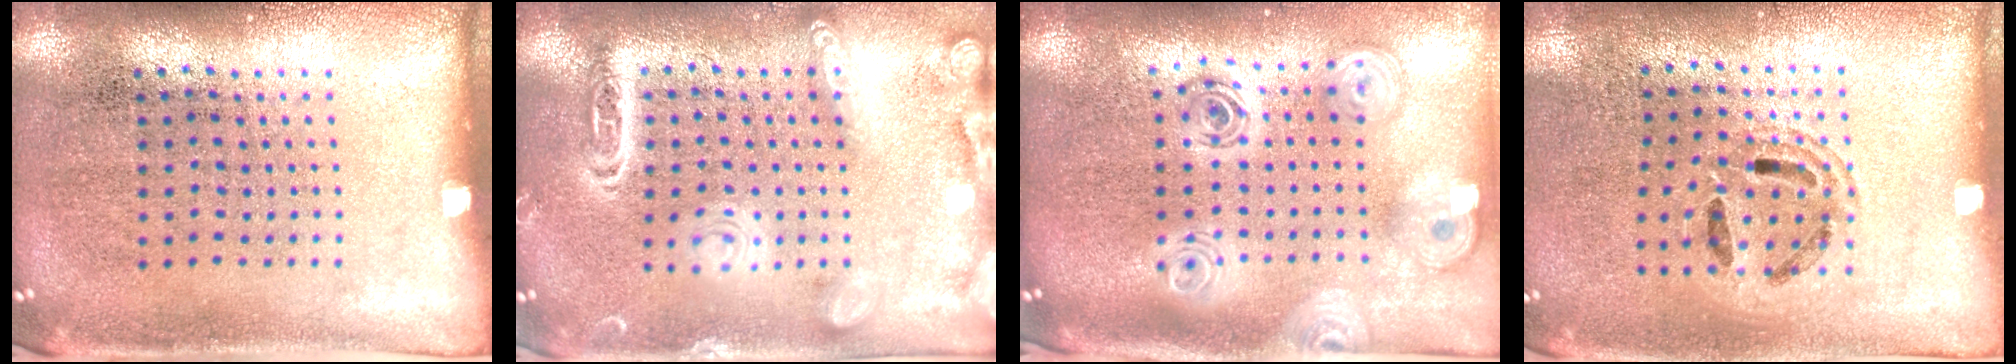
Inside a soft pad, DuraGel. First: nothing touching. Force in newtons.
{"total": 3.9, "press": 3.8, "slide": 0.4}
{"total": 2.5, "press": 1.9, "slide": 1.6}
{"total": 1.1, "press": 1.1, "slide": 0.3}